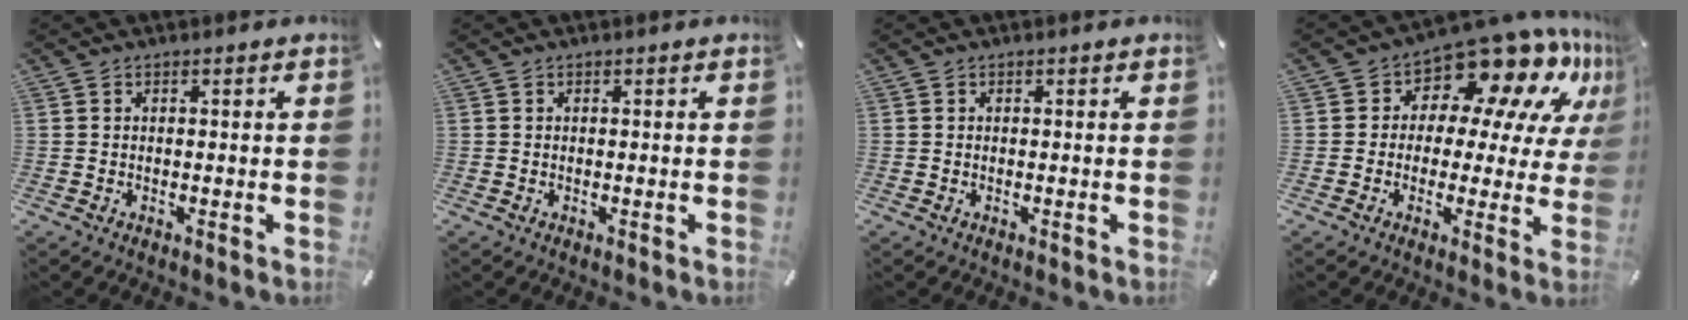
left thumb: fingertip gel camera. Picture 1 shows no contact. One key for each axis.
{"total": 0.0}
{"total": 0.0}
{"total": 12.8, "fx": 9.7, "fy": 5.9, "fz": 5.8, "tx": -0.096, "ty": -0.089, "tz": 0.163}